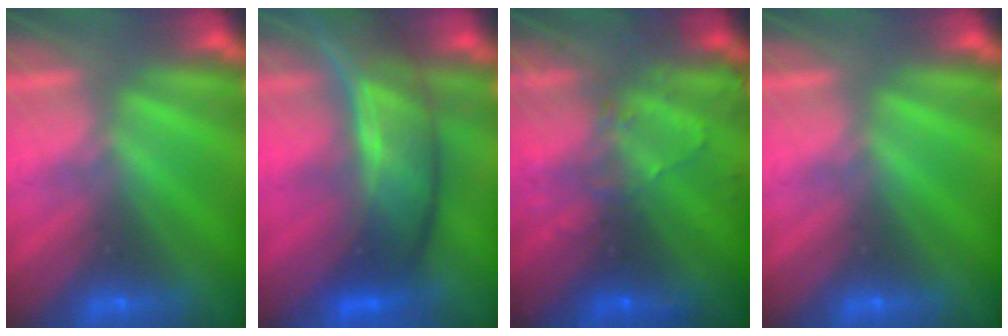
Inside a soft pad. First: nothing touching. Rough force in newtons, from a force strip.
{"total": 7.7}
{"total": 7.6}
{"total": 0.0}